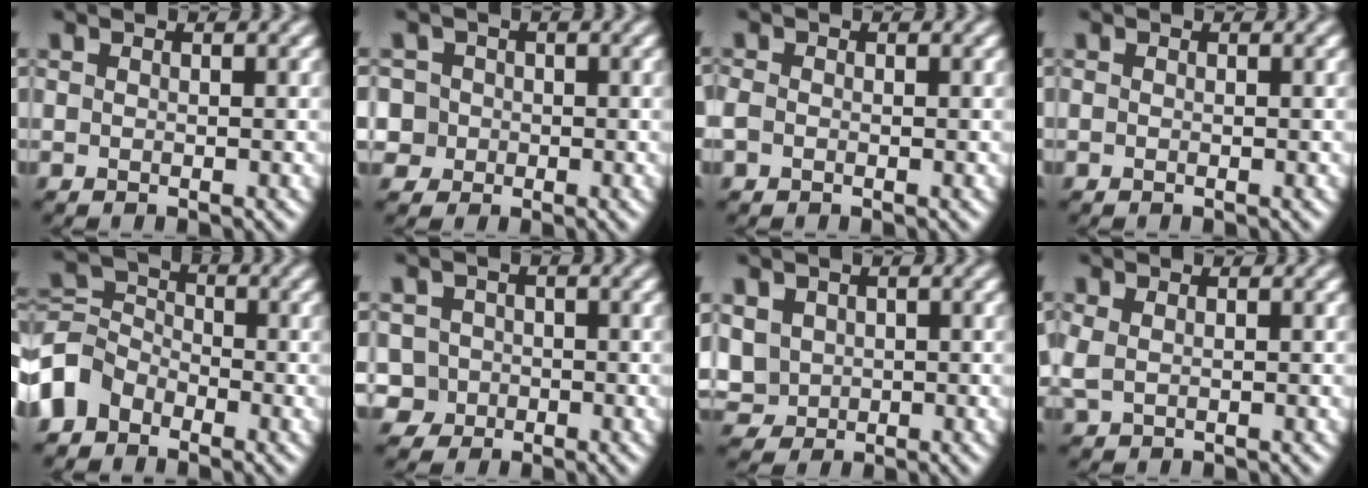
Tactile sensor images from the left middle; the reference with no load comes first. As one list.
[{"total": 4.6, "force": [0.9, 4.2, 1.7], "torque": [-0.025, 0.030, -0.010]}, {"total": 1.1, "force": [-0.4, 0.9, 0.5], "torque": [-0.012, -0.001, -0.012]}, {"total": 0.0}, {"total": 4.0, "force": [-2.6, 2.9, 1.1], "torque": [-0.024, 0.011, -0.070]}, {"total": 3.7, "force": [-0.3, 3.5, 1.2], "torque": [-0.007, 0.026, -0.027]}, {"total": 4.4, "force": [0.9, 3.8, 2.1], "torque": [-0.068, 0.017, 0.021]}, {"total": 1.2, "force": [0.4, 0.7, 0.9], "torque": [-0.030, 0.002, 0.010]}]